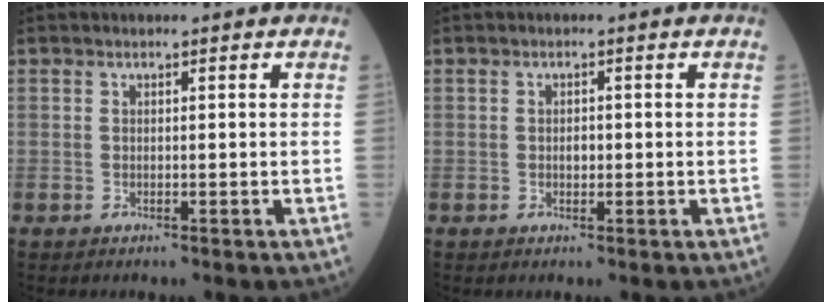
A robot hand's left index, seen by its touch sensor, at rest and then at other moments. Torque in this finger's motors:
{"motor_torque": [0.10, 0.09, -0.01, 0.02]}